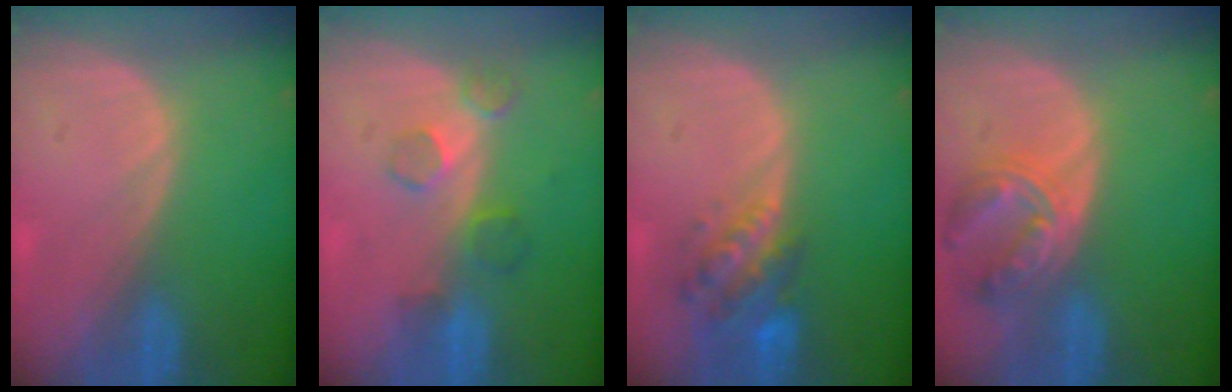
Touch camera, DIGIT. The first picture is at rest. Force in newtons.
{"total": 4.5, "press": 4.2, "slide": 1.6}
{"total": 6.3, "press": 5.8, "slide": 2.5}
{"total": 7.9, "press": 6.9, "slide": 3.8}